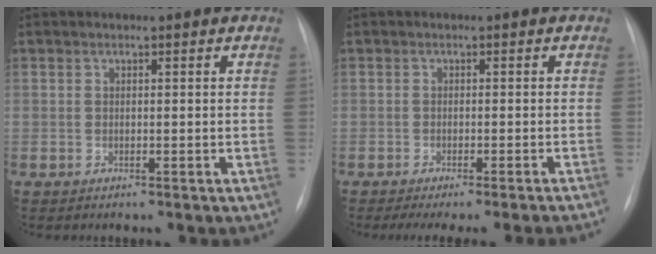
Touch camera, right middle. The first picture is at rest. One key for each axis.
{"total": 9.6, "fx": -8.6, "fy": -1.5, "fz": 4.1, "tx": -0.027, "ty": -0.023, "tz": -0.108}